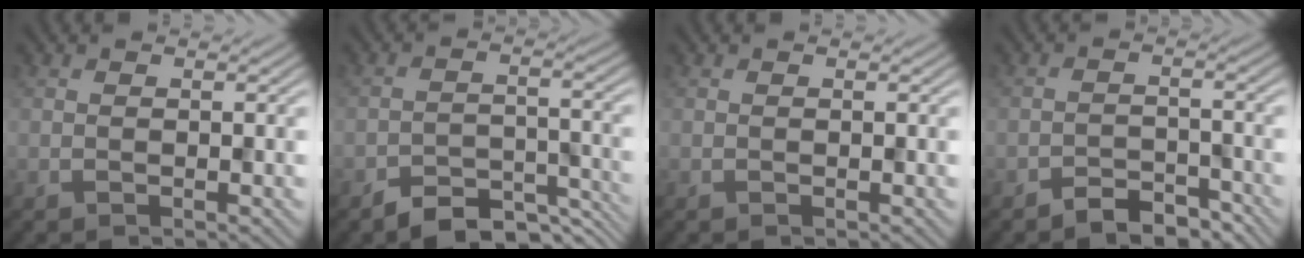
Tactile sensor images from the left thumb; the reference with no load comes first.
{"total": 6.0, "force": [-4.9, 2.4, 2.6], "torque": [-0.036, -0.004, -0.084]}
{"total": 0.0}
{"total": 3.8, "force": [-3.2, 1.4, 1.5], "torque": [-0.021, 0.004, -0.057]}